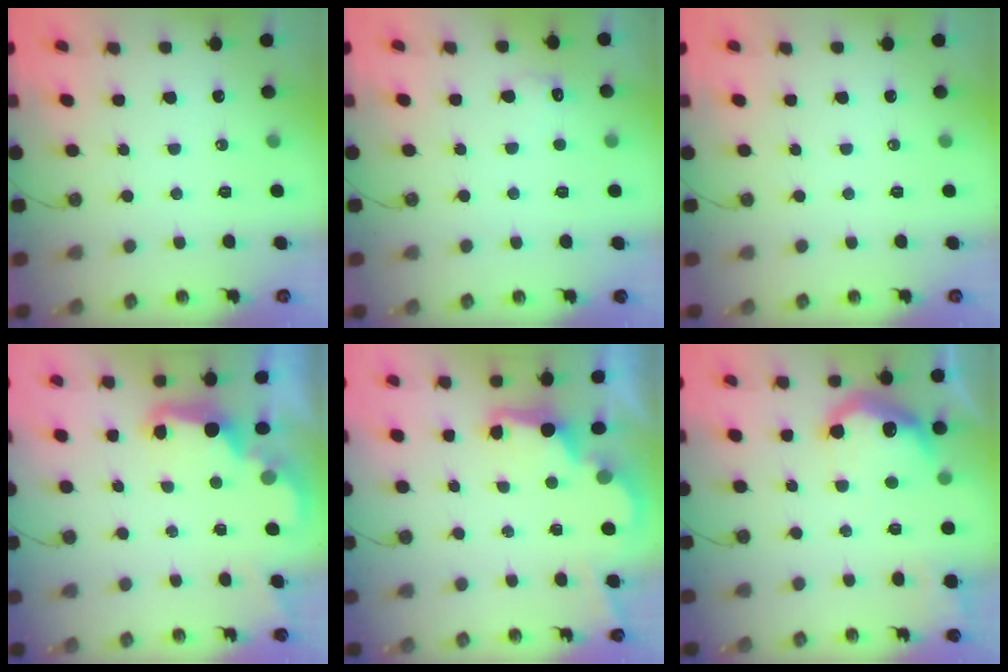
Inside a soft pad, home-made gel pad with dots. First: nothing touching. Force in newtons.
{"total": 6.4, "press": 6.3, "slide": 1.1}
{"total": 0.0}
{"total": 2.8, "press": 2.7, "slide": 0.9}
{"total": 2.7, "press": 2.6, "slide": 0.8}
{"total": 13.2, "press": 13.2, "slide": 0.7}